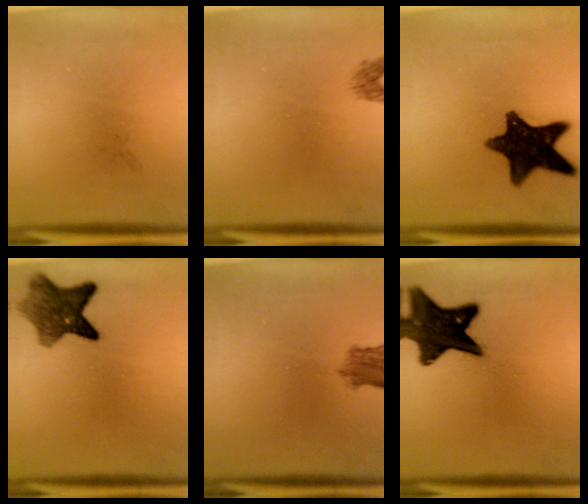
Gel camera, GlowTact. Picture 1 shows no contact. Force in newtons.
{"total": 1.3}
{"total": 14.1}
{"total": 7.3}
{"total": 3.2}
{"total": 14.2}